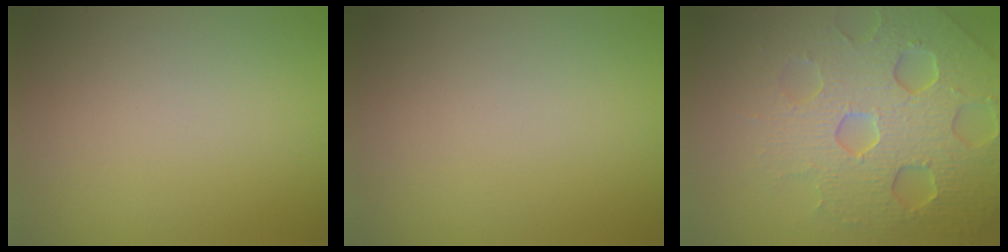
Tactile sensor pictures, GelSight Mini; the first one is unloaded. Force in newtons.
{"total": 0.0}
{"total": 7.3, "press": 7.2, "slide": 1.6}